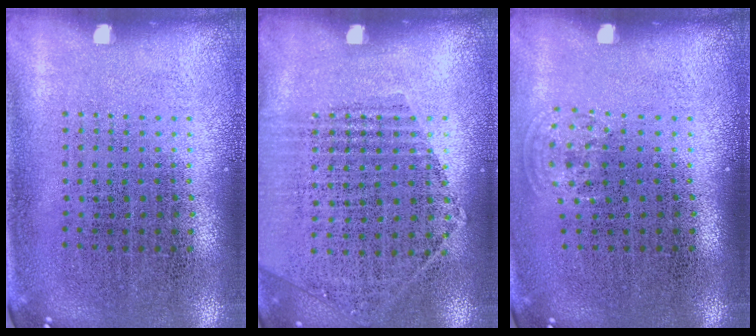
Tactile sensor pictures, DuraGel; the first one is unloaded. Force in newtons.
{"total": 1.1, "press": 1.1, "slide": 0.4}
{"total": 0.8, "press": 0.6, "slide": 0.5}